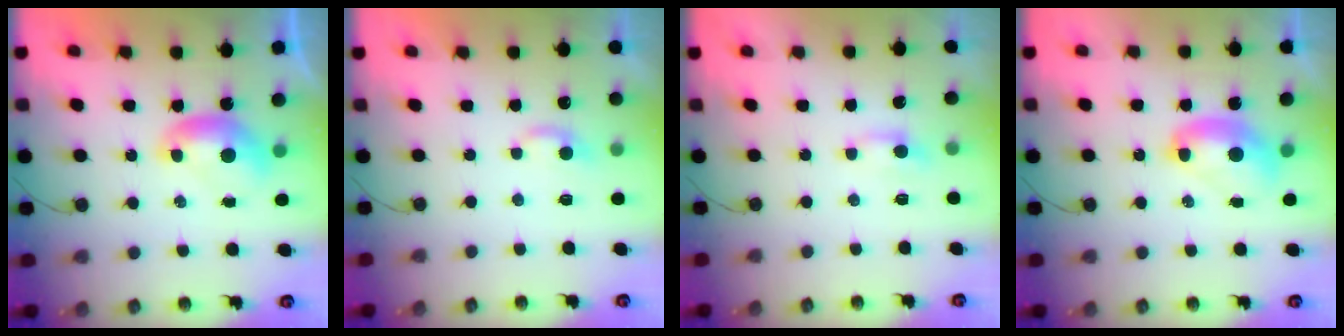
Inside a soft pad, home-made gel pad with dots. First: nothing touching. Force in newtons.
{"total": 2.2, "press": 2.2, "slide": 0.5}
{"total": 0.8, "press": 0.6, "slide": 0.5}
{"total": 2.6, "press": 2.6, "slide": 0.1}